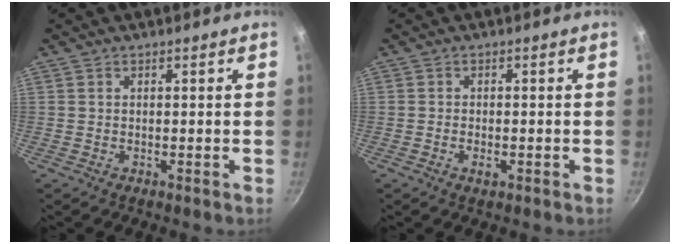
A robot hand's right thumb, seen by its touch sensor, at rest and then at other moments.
{"total": 2.0, "force": [-0.8, 1.1, 1.5], "torque": [-0.031, 0.001, -0.016]}